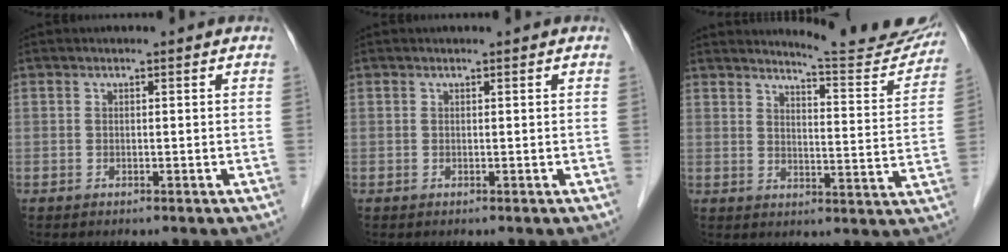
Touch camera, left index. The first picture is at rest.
{"total": 0.0}
{"total": 13.4, "force": [13.1, 0.8, 2.8], "torque": [-0.029, -0.065, 0.150]}